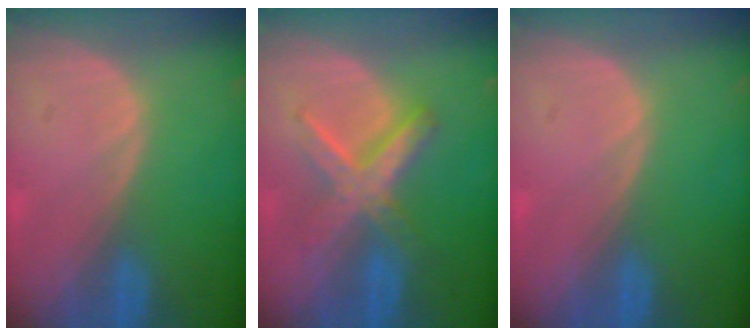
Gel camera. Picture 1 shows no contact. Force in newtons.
{"total": 6.6, "press": 6.6, "slide": 0.2}
{"total": 0.0}